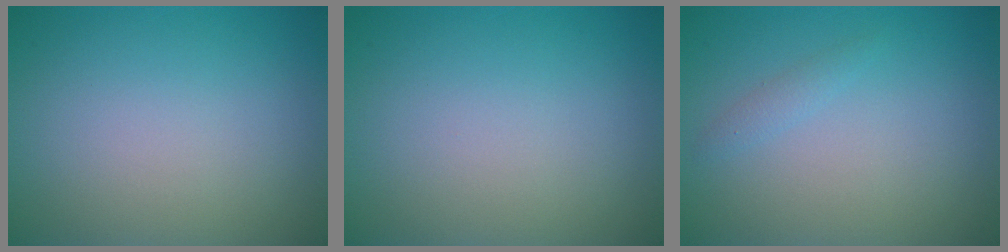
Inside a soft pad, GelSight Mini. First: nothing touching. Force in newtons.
{"total": 0.0}
{"total": 0.8, "press": 0.8, "slide": 0.1}